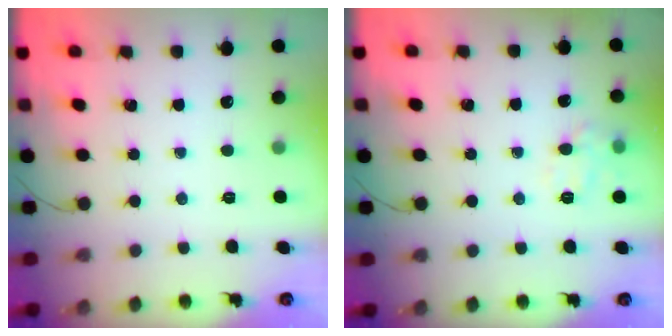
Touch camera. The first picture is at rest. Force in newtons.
{"total": 8.6, "press": 8.6, "slide": 1.0}